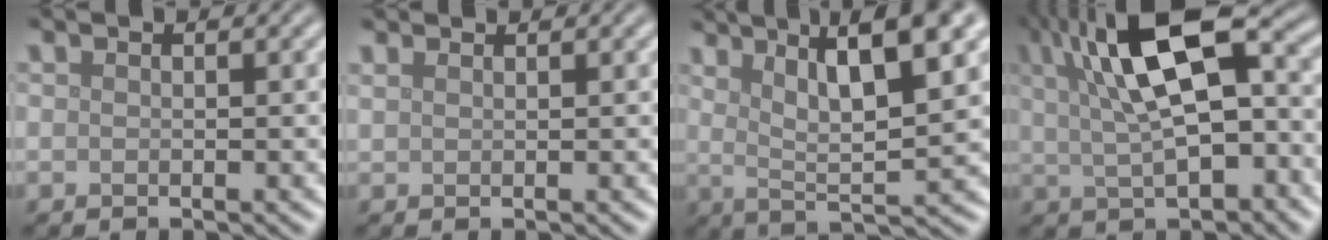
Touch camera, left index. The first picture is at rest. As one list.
[{"total": 1.7, "force": [1.5, 0.5, 0.5], "torque": [-0.020, 0.005, 0.027]}, {"total": 10.1, "force": [4.5, 2.2, 8.8], "torque": [-0.134, 0.016, 0.075]}, {"total": 11.9, "force": [2.9, 5.2, 10.3], "torque": [-0.183, 0.014, 0.047]}]